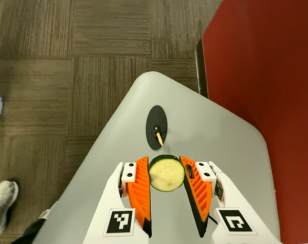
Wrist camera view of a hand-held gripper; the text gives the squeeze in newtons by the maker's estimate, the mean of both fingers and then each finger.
{"total": 11.4, "left": 11.3, "right": 11.4}